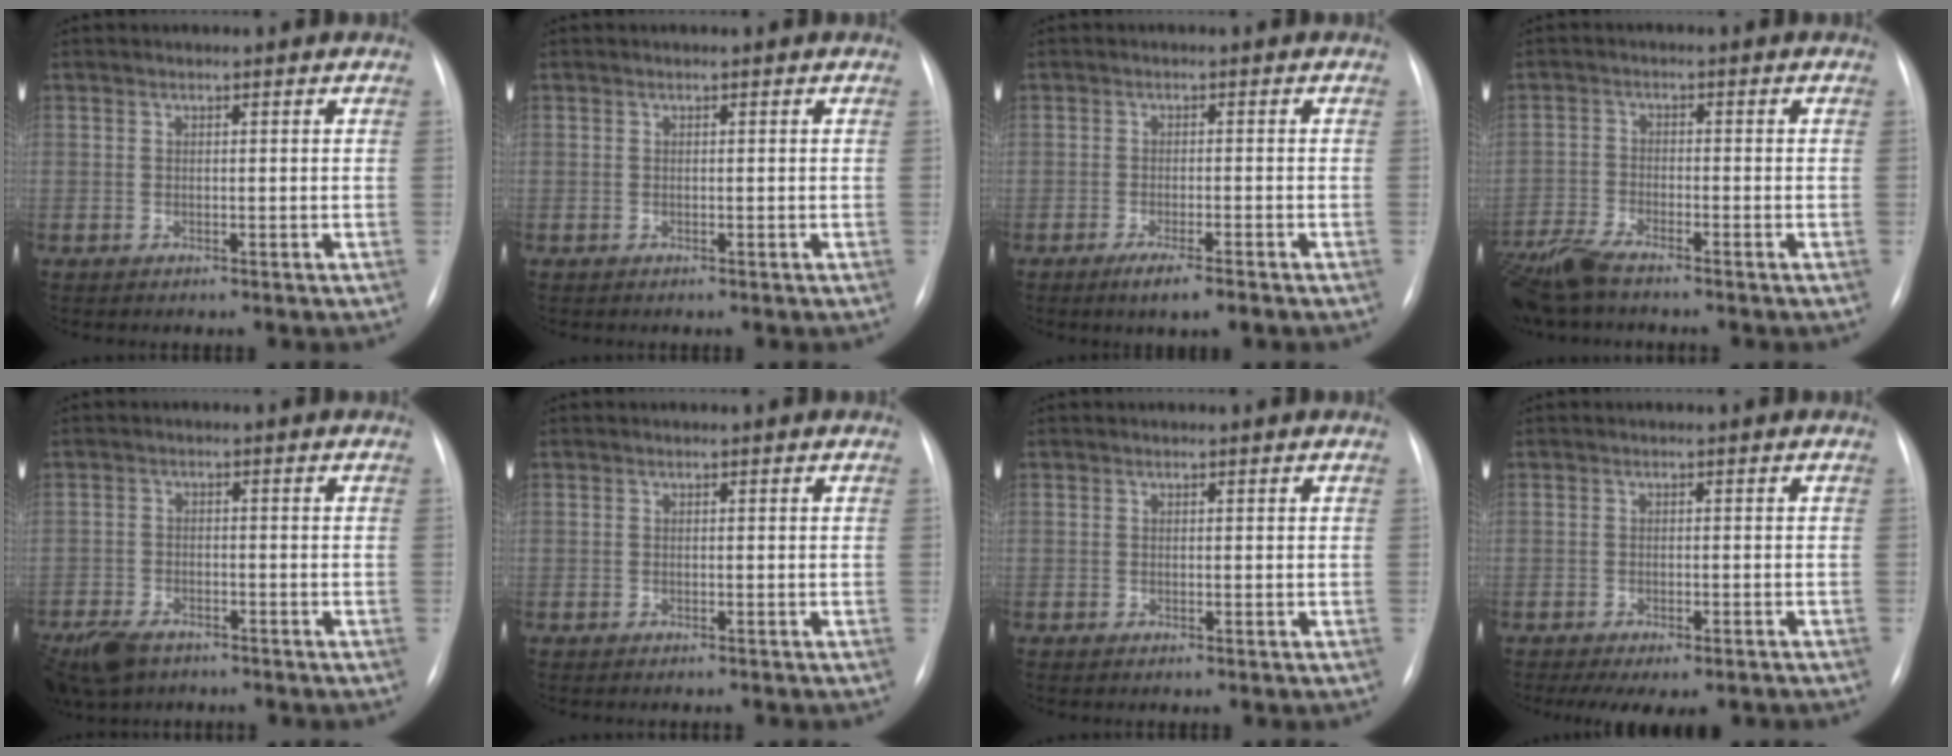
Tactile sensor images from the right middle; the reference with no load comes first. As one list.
[{"total": 0.0}, {"total": 4.0, "force": [-2.7, 0.1, 2.9], "torque": [-0.052, -0.009, -0.045]}, {"total": 7.3, "force": [-6.2, 1.4, 3.7], "torque": [-0.081, -0.021, -0.119]}, {"total": 10.3, "force": [-7.5, 5.2, 4.9], "torque": [-0.116, -0.014, -0.124]}, {"total": 1.0, "force": [-0.9, 0.1, 0.3], "torque": [-0.004, -0.002, -0.012]}, {"total": 0.0}, {"total": 8.4, "force": [-6.6, 2.8, 4.4], "torque": [-0.056, -0.001, -0.087]}]